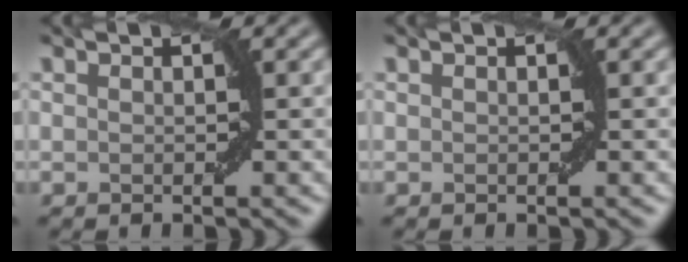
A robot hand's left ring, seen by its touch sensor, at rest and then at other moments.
{"total": 0.0}